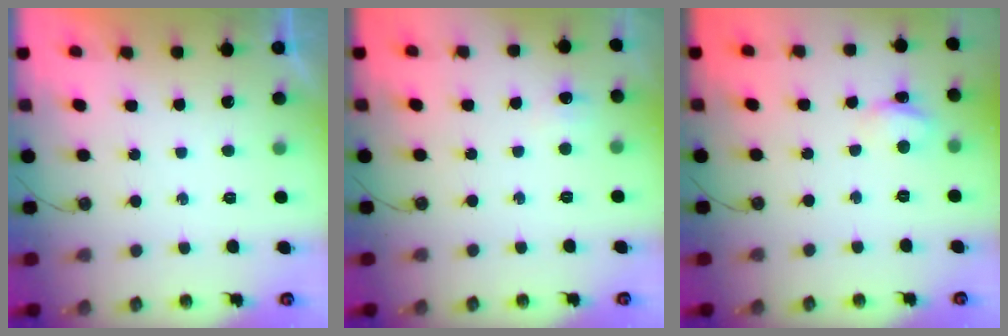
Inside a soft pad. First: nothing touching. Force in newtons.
{"total": 3.9, "press": 3.8, "slide": 0.6}
{"total": 3.1, "press": 3.1, "slide": 0.3}